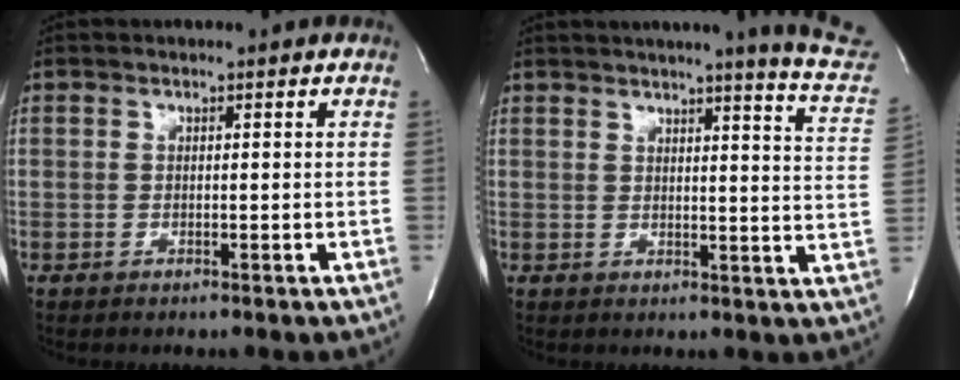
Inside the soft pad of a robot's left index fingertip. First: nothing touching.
{"total": 13.3, "force": [12.0, -1.0, 5.6], "torque": [-0.068, -0.075, 0.116]}